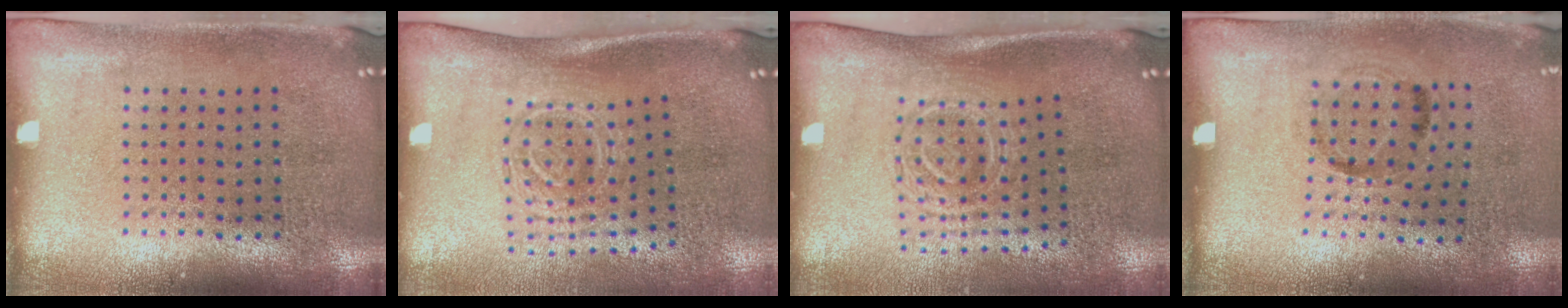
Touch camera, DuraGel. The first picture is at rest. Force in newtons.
{"total": 1.7, "press": 1.2, "slide": 1.2}
{"total": 1.7, "press": 1.3, "slide": 1.2}
{"total": 1.1, "press": 0.6, "slide": 0.9}